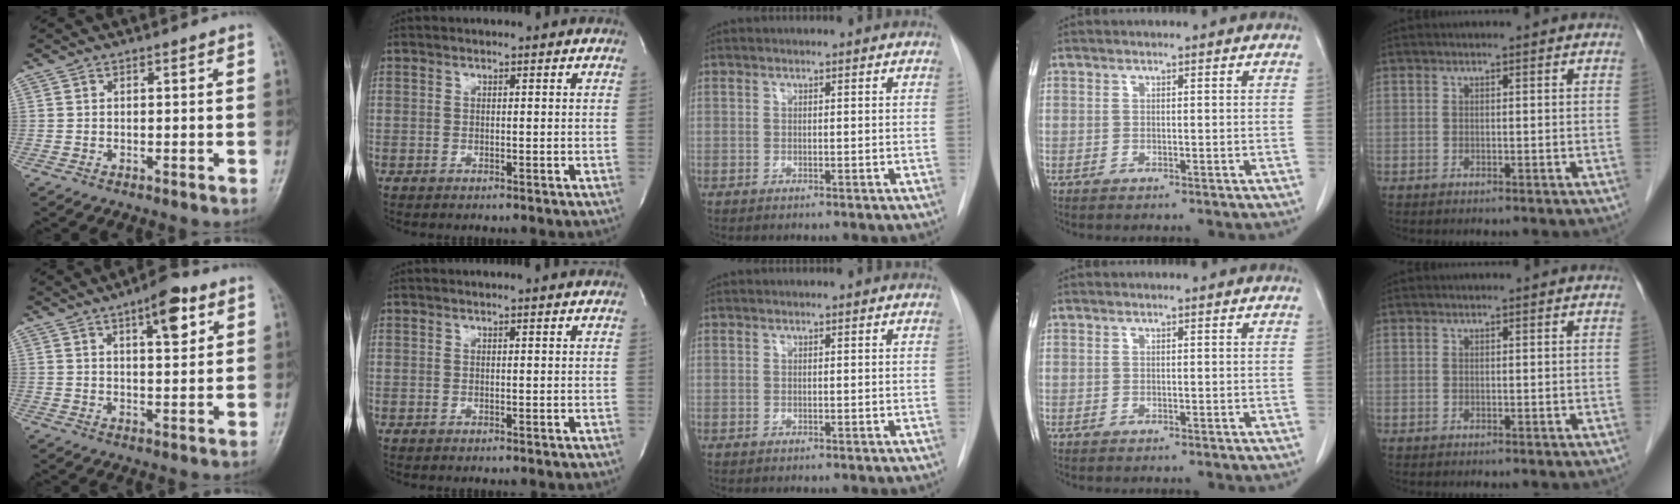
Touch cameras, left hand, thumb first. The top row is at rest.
{"thumb": {"total": 8.2, "force": [4.1, 2.9, 6.5], "torque": [-0.078, -0.016, 0.056]}, "index": {"total": 1.2, "force": [1.1, -0.2, 0.3], "torque": [-0.014, 0.002, 0.017]}}